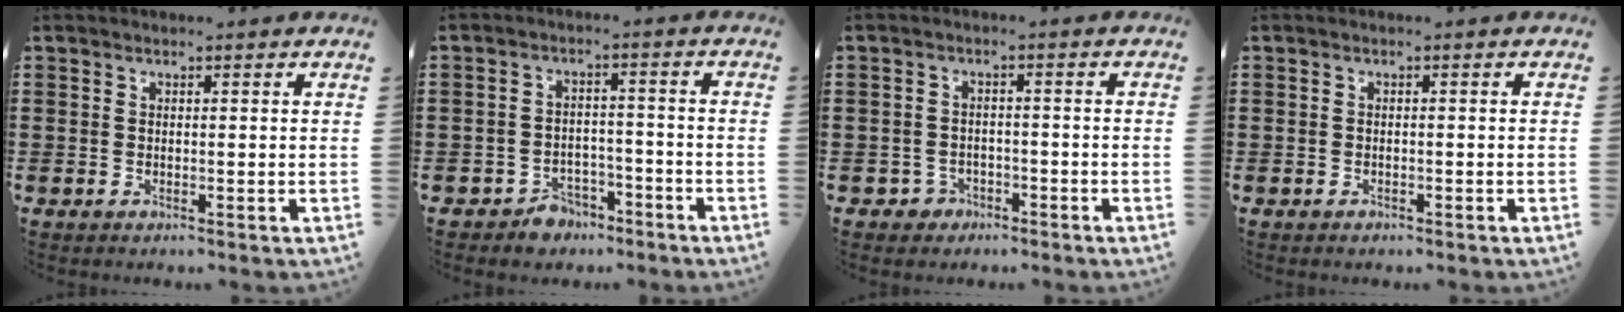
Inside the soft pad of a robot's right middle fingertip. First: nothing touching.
{"total": 3.8, "force": [-3.5, 1.4, 0.2], "torque": [-0.011, 0.008, -0.073]}
{"total": 2.3, "force": [-1.9, 1.3, 0.2], "torque": [-0.012, 0.002, -0.042]}
{"total": 0.9, "force": [-0.7, 0.6, 0.0], "torque": [0.000, 0.003, -0.016]}